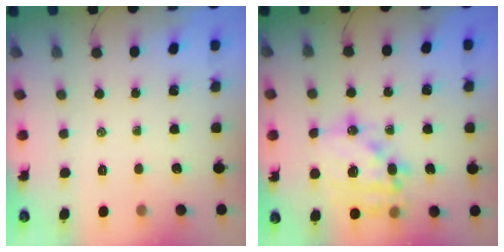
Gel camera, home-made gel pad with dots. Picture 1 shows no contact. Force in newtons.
{"total": 17.4, "press": 17.1, "slide": 3.2}